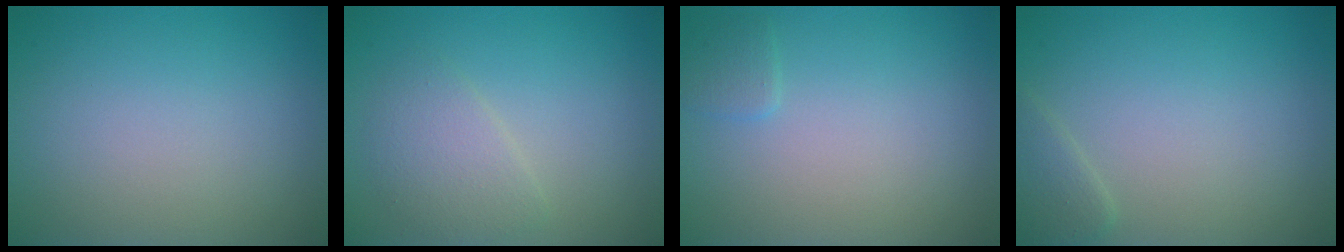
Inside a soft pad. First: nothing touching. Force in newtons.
{"total": 2.5, "press": 2.5, "slide": 0.1}
{"total": 0.9, "press": 0.9, "slide": 0.1}
{"total": 1.4, "press": 1.4, "slide": 0.1}